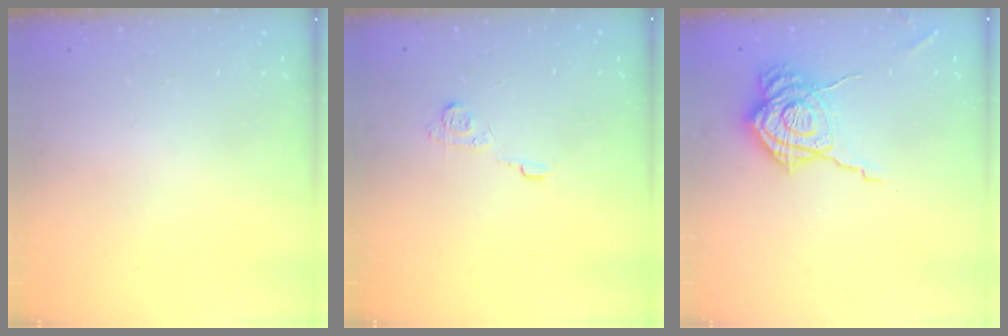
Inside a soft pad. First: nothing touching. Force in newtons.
{"total": 6.2, "press": 6.2, "slide": 0.5}
{"total": 16.3, "press": 16.3, "slide": 1.1}